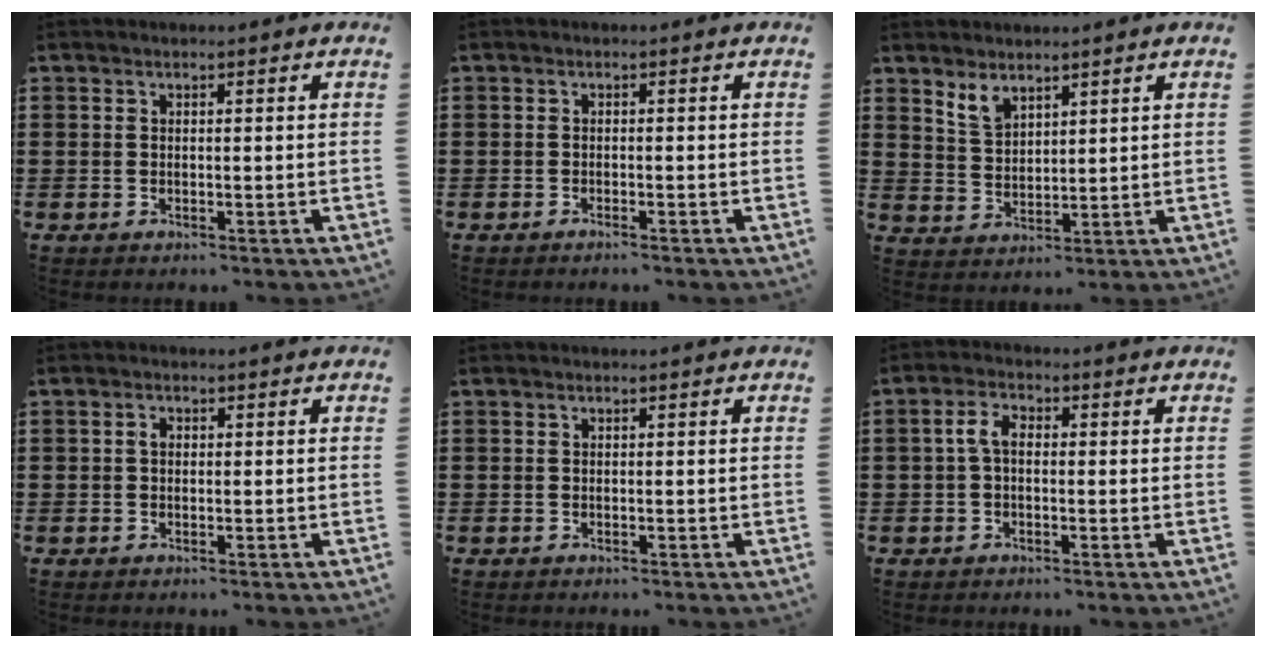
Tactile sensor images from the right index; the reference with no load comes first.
{"total": 0.7, "force": [-0.6, -0.1, 0.2], "torque": [-0.006, -0.001, -0.013]}
{"total": 3.7, "force": [2.9, 1.7, 1.4], "torque": [-0.036, 0.001, 0.055]}
{"total": 1.2, "force": [0.1, 0.8, 0.9], "torque": [-0.019, 0.005, 0.001]}
{"total": 0.0}
{"total": 3.4, "force": [-0.1, 1.8, 2.9], "torque": [-0.073, 0.002, -0.008]}